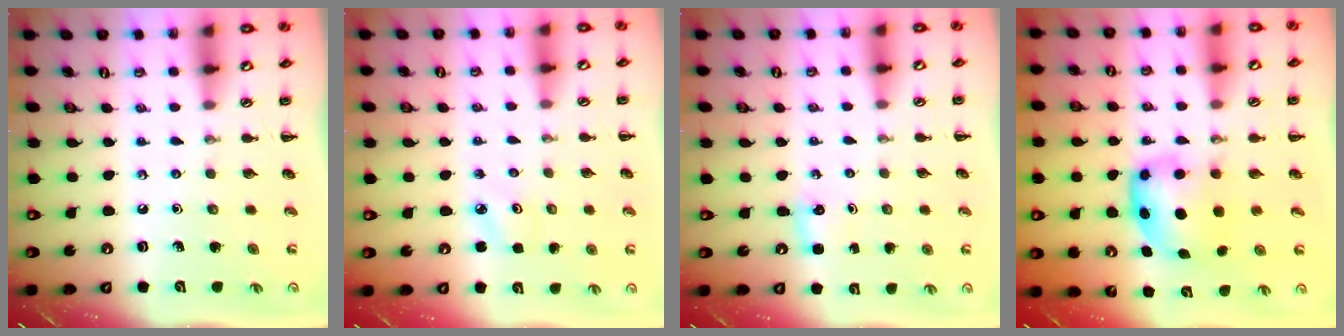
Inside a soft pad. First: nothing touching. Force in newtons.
{"total": 3.2, "press": 3.0, "slide": 1.0}
{"total": 2.4, "press": 2.3, "slide": 0.7}
{"total": 5.7, "press": 5.7, "slide": 0.5}